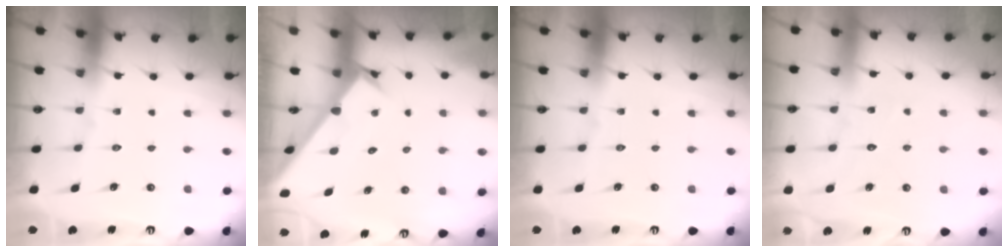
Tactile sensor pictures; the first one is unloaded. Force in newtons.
{"total": 2.7, "press": 2.7, "slide": 0.2}
{"total": 0.0}
{"total": 4.6, "press": 4.6, "slide": 0.4}